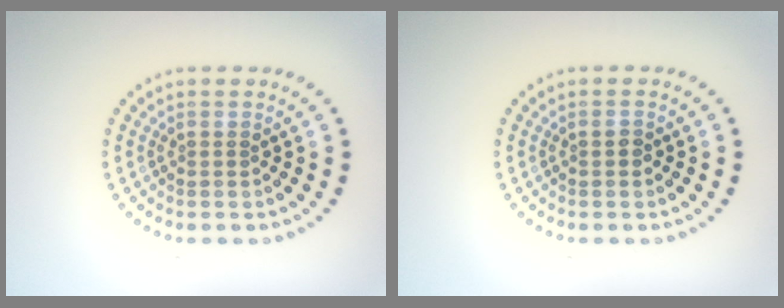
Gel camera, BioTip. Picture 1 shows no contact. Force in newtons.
{"total": 0.7, "press": 0.7, "slide": 0.0}